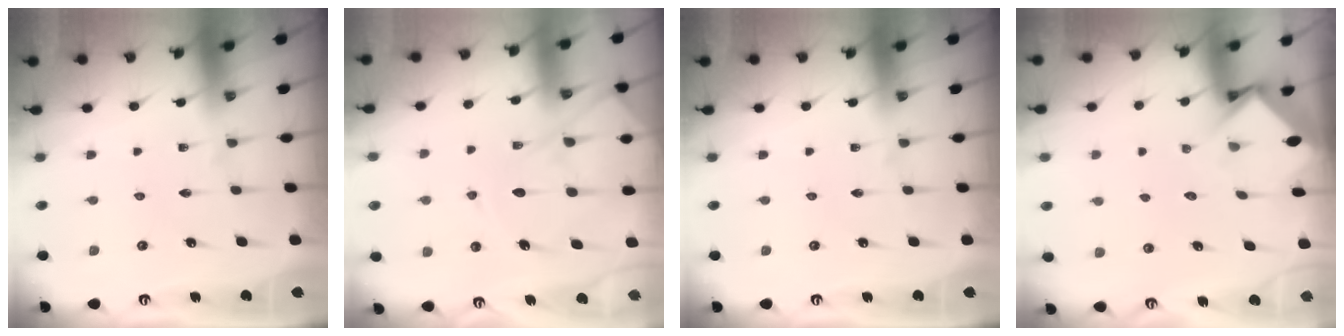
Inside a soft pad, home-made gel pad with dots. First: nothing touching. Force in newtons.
{"total": 13.1, "press": 13.0, "slide": 1.3}
{"total": 0.0}
{"total": 3.6, "press": 3.5, "slide": 0.3}